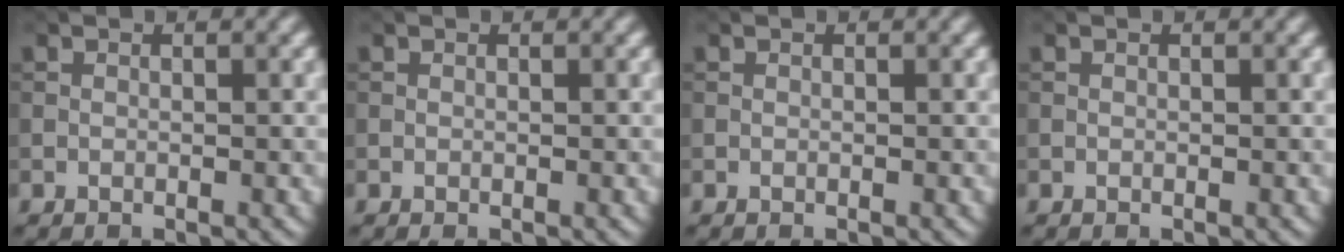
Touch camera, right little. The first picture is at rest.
{"total": 0.0}
{"total": 0.0}
{"total": 0.0}